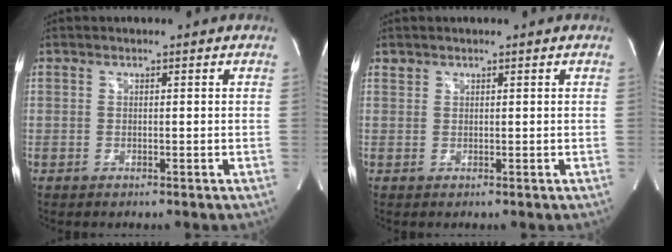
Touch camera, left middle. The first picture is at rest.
{"total": 0.7, "force": [0.6, 0.3, -0.1], "torque": [0.001, 0.007, 0.011]}